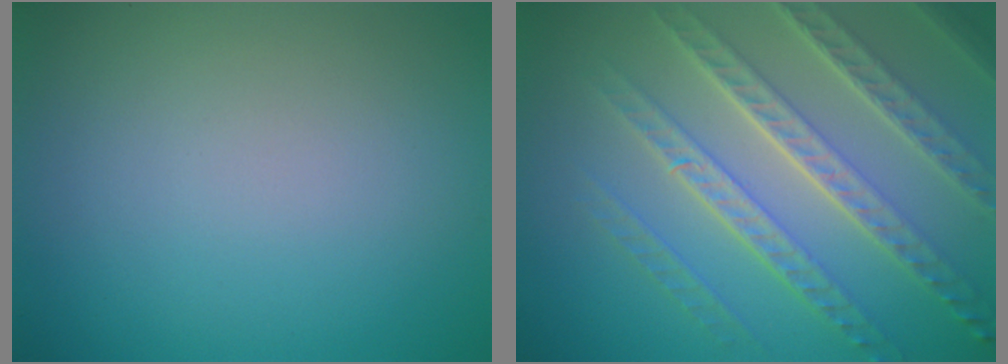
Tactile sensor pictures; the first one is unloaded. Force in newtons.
{"total": 7.8, "press": 5.5, "slide": 5.6}